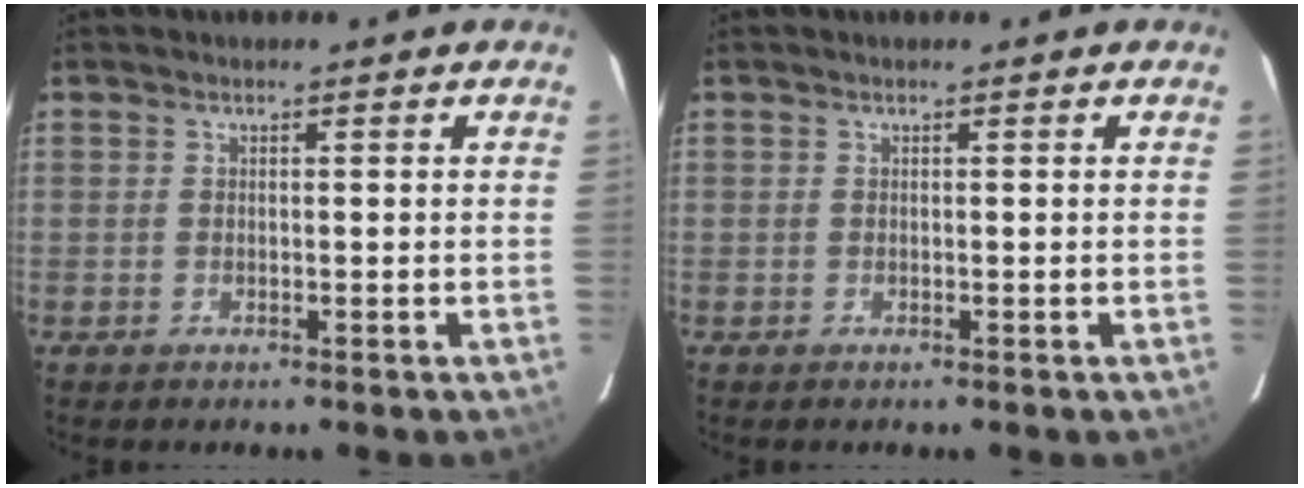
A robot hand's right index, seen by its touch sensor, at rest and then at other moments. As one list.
[{"total": 0.0}]